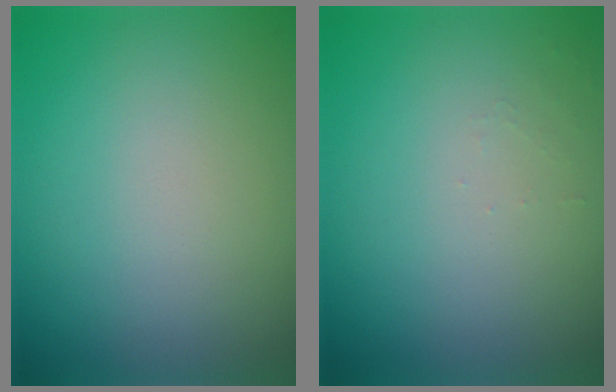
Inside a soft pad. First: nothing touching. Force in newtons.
{"total": 0.7, "press": 0.7, "slide": 0.1}